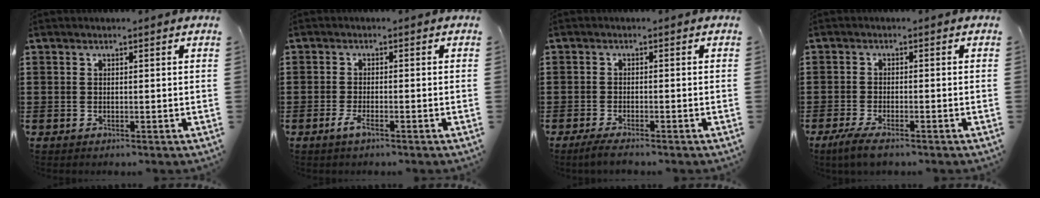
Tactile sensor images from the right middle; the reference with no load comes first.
{"total": 2.2, "force": [-1.0, 0.4, 1.9], "torque": [-0.040, -0.003, -0.020]}
{"total": 1.7, "force": [-1.4, 0.1, 1.0], "torque": [-0.024, -0.002, -0.029]}
{"total": 2.8, "force": [-2.1, 0.3, 1.9], "torque": [-0.046, -0.004, -0.043]}